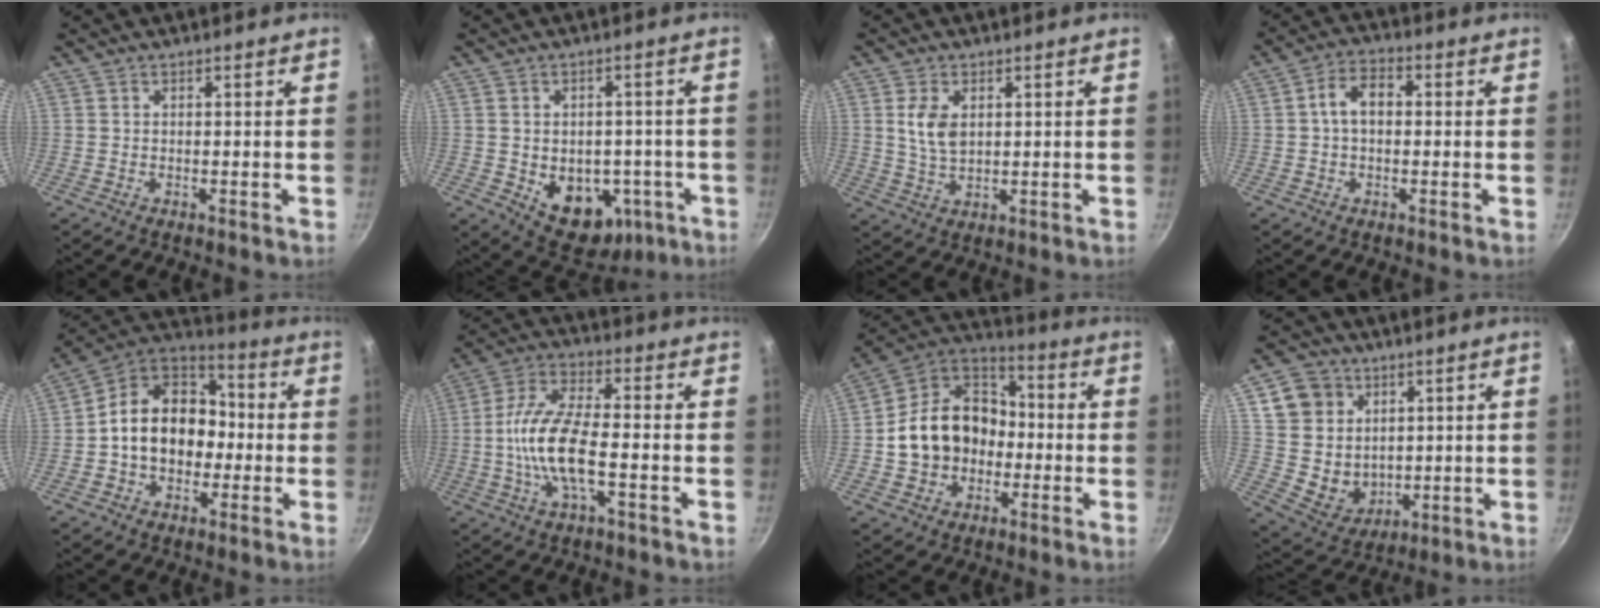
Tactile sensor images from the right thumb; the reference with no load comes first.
{"total": 13.3, "force": [-3.3, 9.7, 8.4], "torque": [-0.076, 0.005, -0.023]}
{"total": 5.9, "force": [1.4, 3.6, 4.4], "torque": [-0.082, -0.009, 0.030]}
{"total": 6.0, "force": [0.3, 3.9, 4.5], "torque": [-0.065, 0.018, -0.004]}
{"total": 16.0, "force": [-1.4, 12.4, 10.1], "torque": [-0.124, 0.047, -0.041]}
{"total": 12.8, "force": [-2.7, 4.7, 11.6], "torque": [-0.229, 0.028, -0.065]}
{"total": 17.0, "force": [-2.2, 13.7, 9.8], "torque": [-0.143, 0.053, -0.047]}
{"total": 13.1, "force": [4.2, 11.4, 4.9], "torque": [-0.056, -0.013, 0.094]}